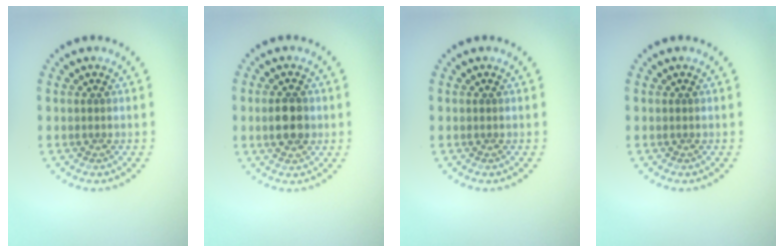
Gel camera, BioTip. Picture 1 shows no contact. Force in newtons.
{"total": 3.7, "press": 3.7, "slide": 0.1}
{"total": 0.0}
{"total": 0.0}